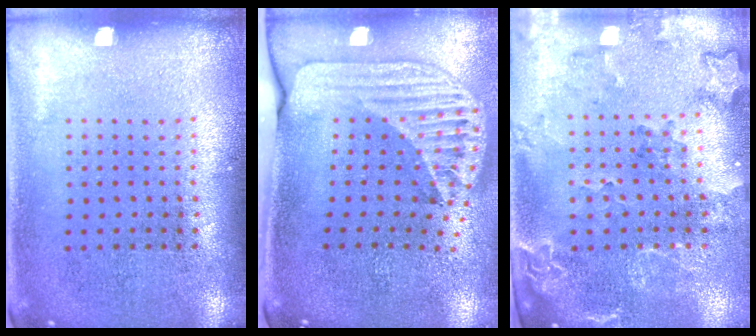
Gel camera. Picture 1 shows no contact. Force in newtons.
{"total": 2.6, "press": 1.8, "slide": 1.9}
{"total": 2.1, "press": 2.0, "slide": 0.8}